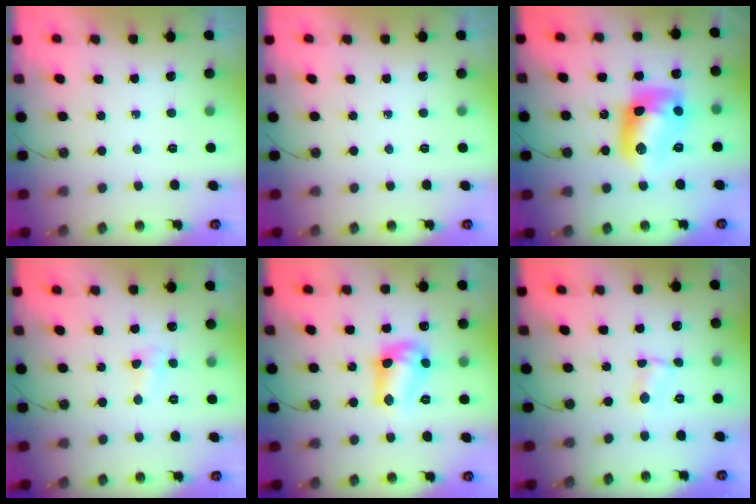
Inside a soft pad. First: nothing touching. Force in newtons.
{"total": 0.0}
{"total": 12.6, "press": 12.6, "slide": 0.8}
{"total": 4.3, "press": 4.2, "slide": 0.5}
{"total": 11.8, "press": 11.8, "slide": 0.7}
{"total": 1.2, "press": 1.2, "slide": 0.2}